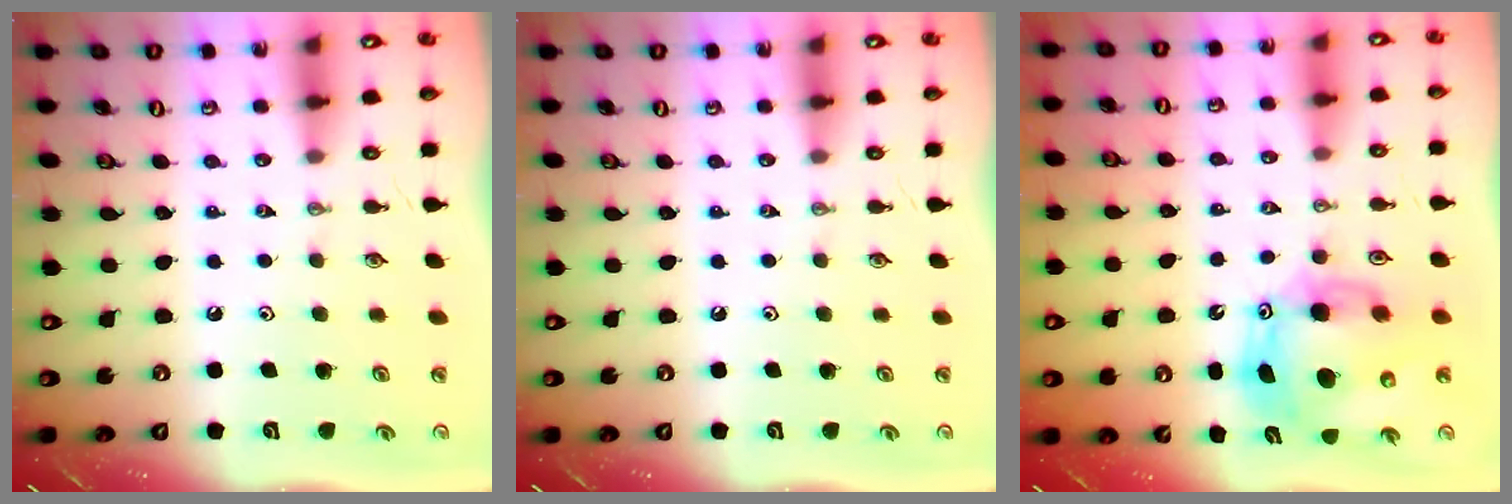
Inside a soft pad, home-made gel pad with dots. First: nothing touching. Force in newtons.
{"total": 0.0}
{"total": 13.8, "press": 13.7, "slide": 1.6}